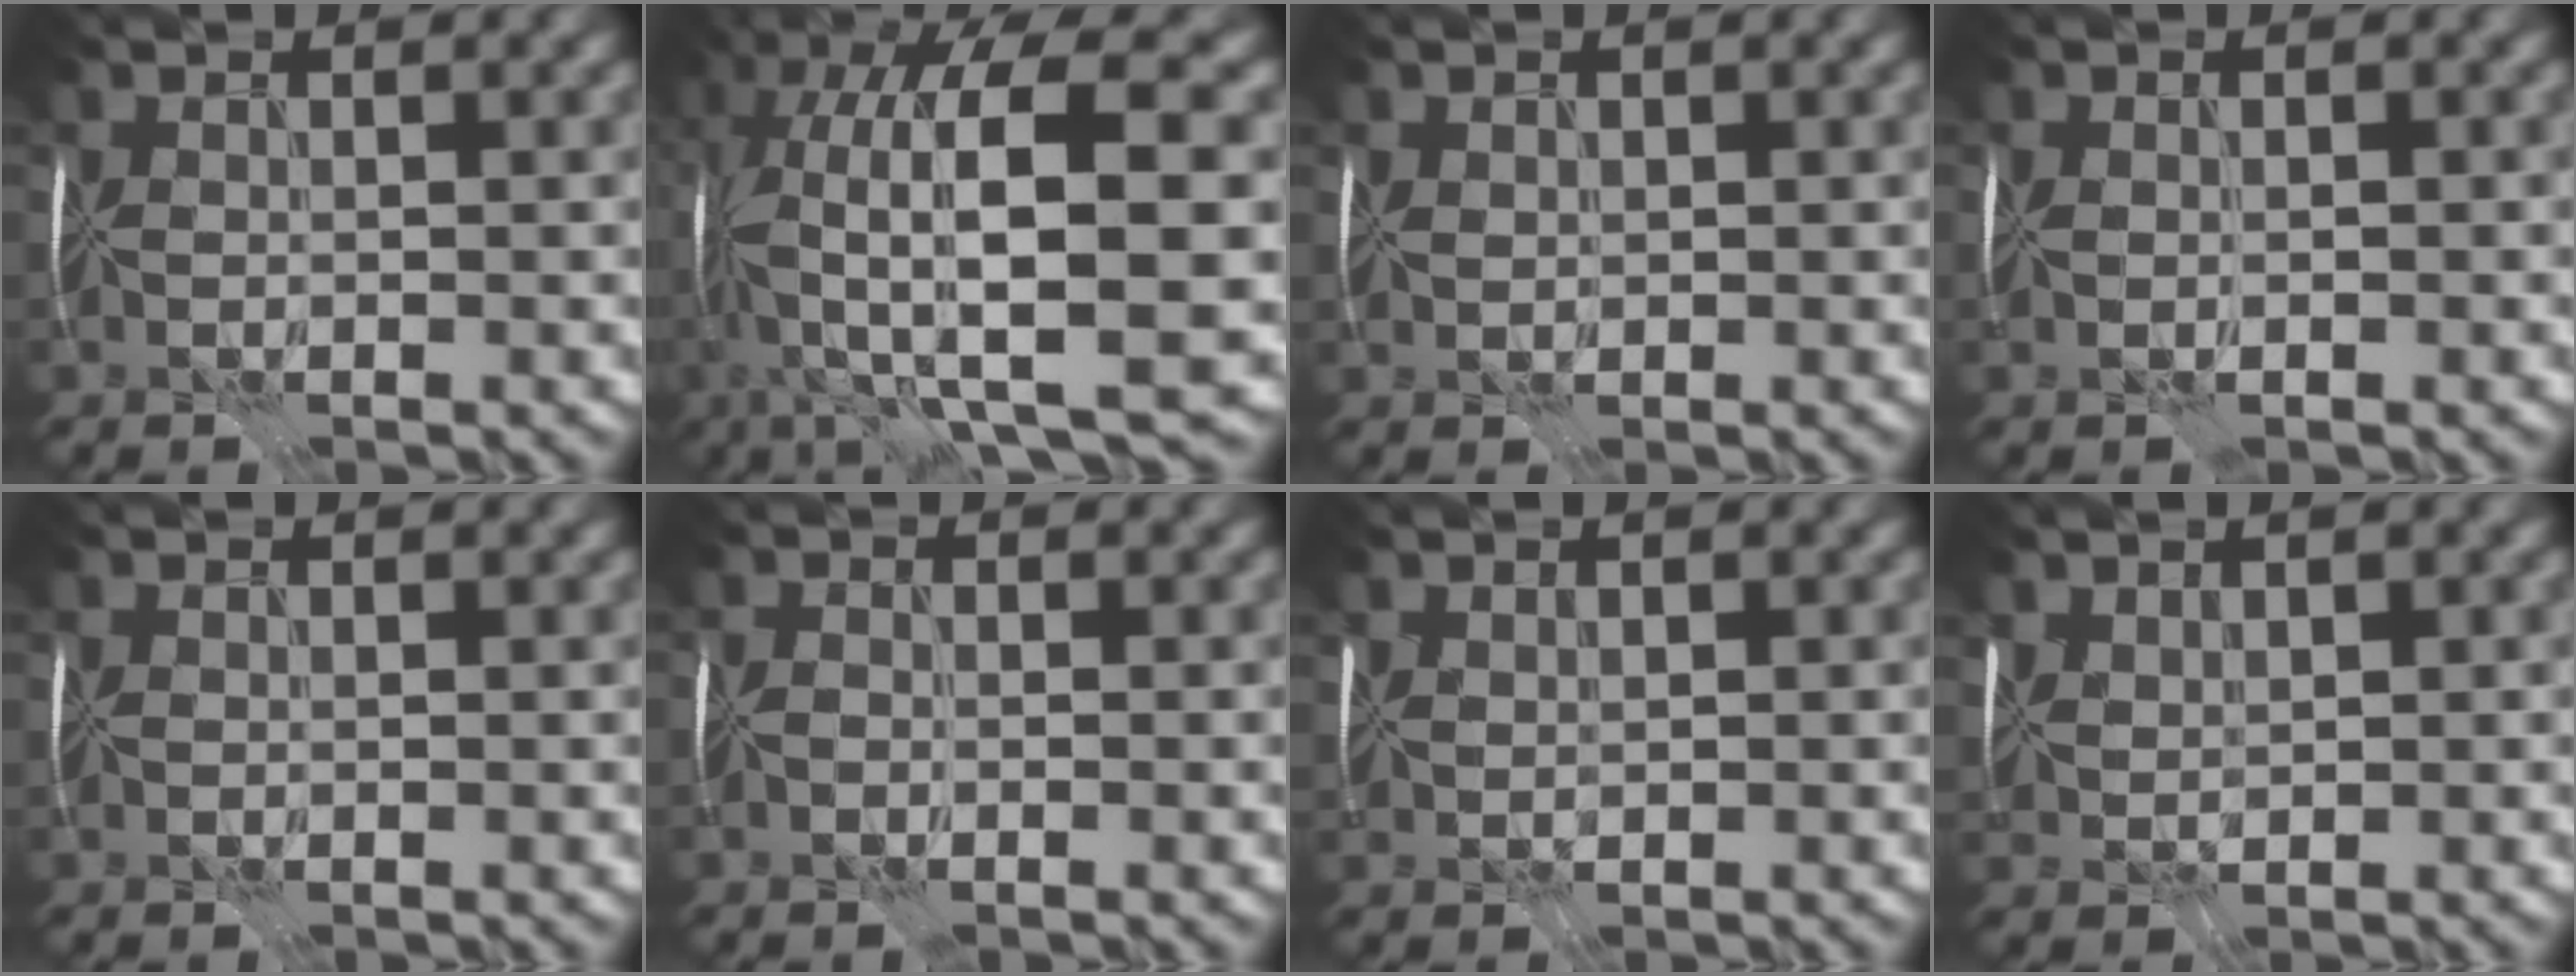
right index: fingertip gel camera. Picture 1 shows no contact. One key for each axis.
{"total": 17.0, "fx": 0.0, "fy": 6.3, "fz": 15.8, "tx": -0.283, "ty": 0.024, "tz": 0.024}
{"total": 2.0, "fx": 1.2, "fy": 1.5, "fz": 0.7, "tx": -0.009, "ty": 0.018, "tz": 0.017}
{"total": 0.6, "fx": 0.0, "fy": 0.4, "fz": 0.4, "tx": 0.001, "ty": 0.010, "tz": 0.001}
{"total": 0.0}
{"total": 0.0}
{"total": 2.0, "fx": 1.7, "fy": 1.0, "fz": 0.5, "tx": -0.015, "ty": 0.015, "tz": 0.026}
{"total": 3.0, "fx": 2.5, "fy": 1.4, "fz": 1.0, "tx": -0.034, "ty": 0.015, "tz": 0.053}